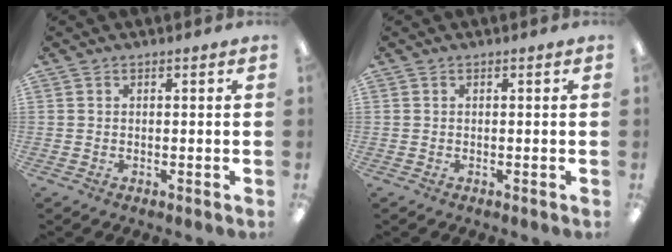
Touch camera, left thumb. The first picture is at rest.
{"total": 0.0}